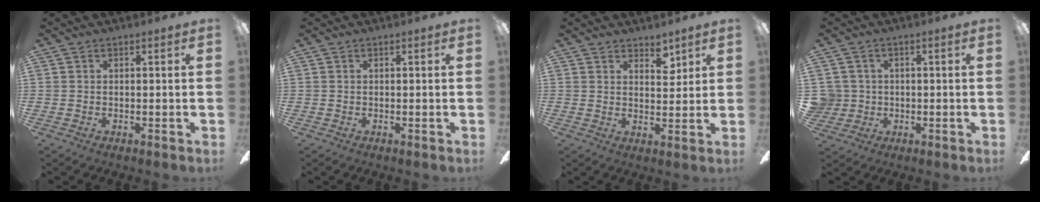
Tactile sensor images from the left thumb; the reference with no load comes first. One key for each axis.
{"total": 0.0}
{"total": 4.8, "fx": 4.0, "fy": 2.2, "fz": 1.6, "tx": 0.000, "ty": -0.026, "tz": 0.066}
{"total": 4.7, "fx": 0.5, "fy": 4.6, "fz": 0.6, "tx": -0.031, "ty": 0.013, "tz": 0.012}